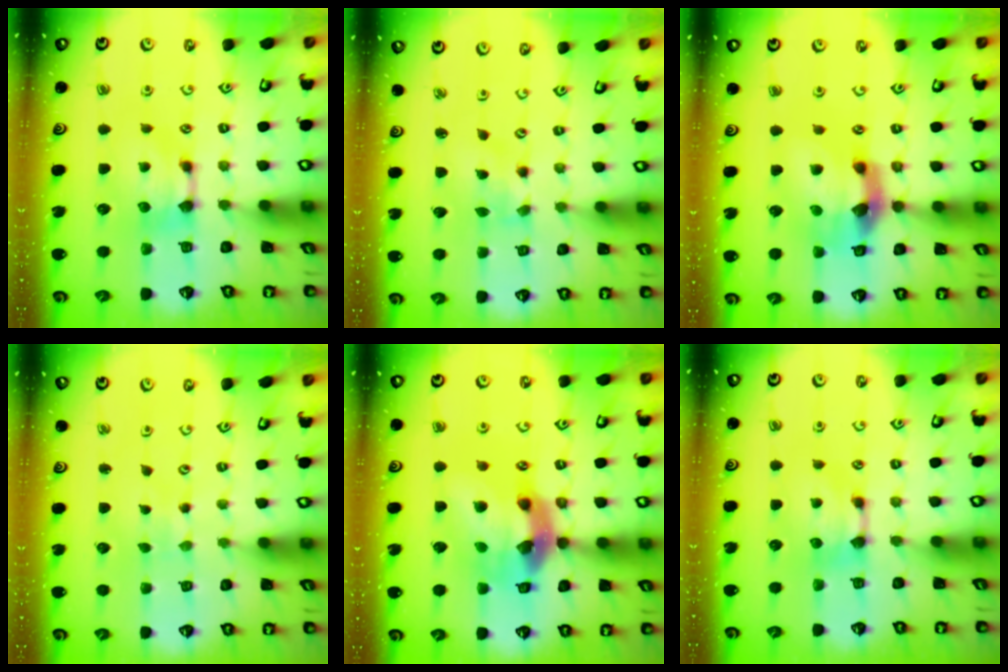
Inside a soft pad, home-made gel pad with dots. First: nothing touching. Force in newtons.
{"total": 2.3, "press": 2.1, "slide": 0.9}
{"total": 8.0, "press": 7.6, "slide": 2.7}
{"total": 4.6, "press": 4.6, "slide": 0.1}
{"total": 11.4, "press": 11.1, "slide": 2.5}
{"total": 0.0}